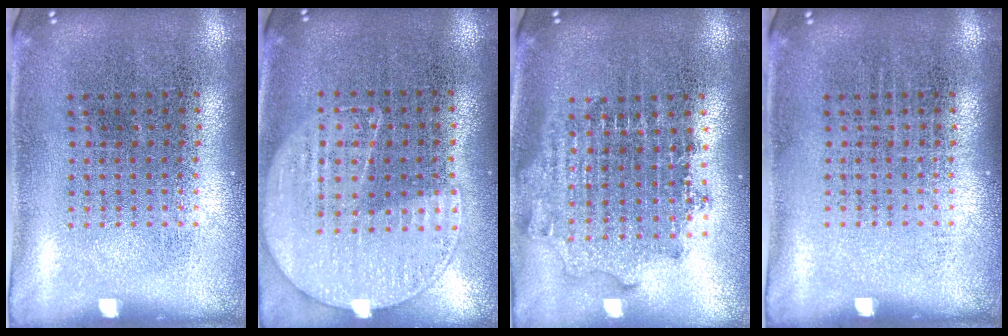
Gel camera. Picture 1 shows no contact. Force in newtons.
{"total": 1.1, "press": 1.0, "slide": 0.6}
{"total": 1.8, "press": 1.4, "slide": 1.1}
{"total": 0.0}